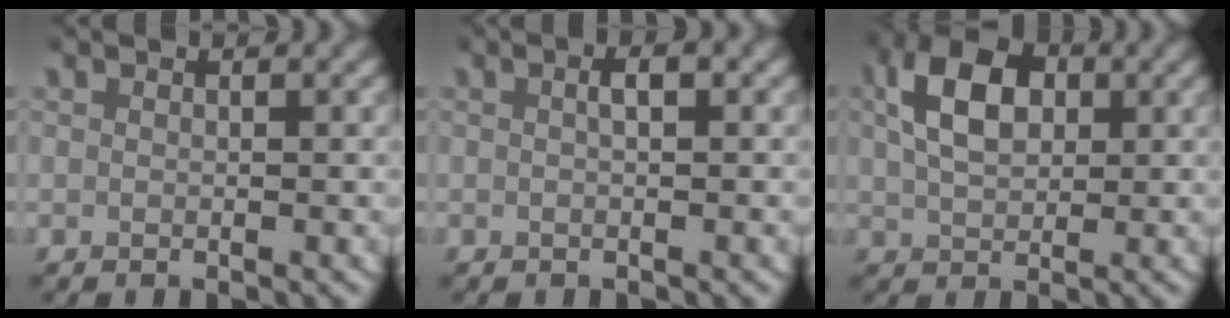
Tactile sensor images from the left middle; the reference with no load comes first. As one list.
[{"total": 1.2, "force": [0.2, 0.3, 1.1], "torque": [-0.016, 0.006, 0.004]}, {"total": 6.1, "force": [1.7, 3.7, 4.5], "torque": [-0.078, 0.005, 0.030]}]